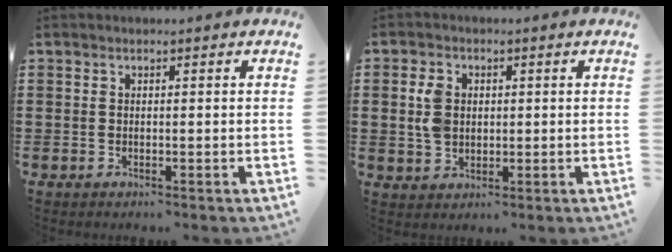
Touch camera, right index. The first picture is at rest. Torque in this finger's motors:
{"motor_torque": [0.16, -0.10, 0.11, 0.08]}